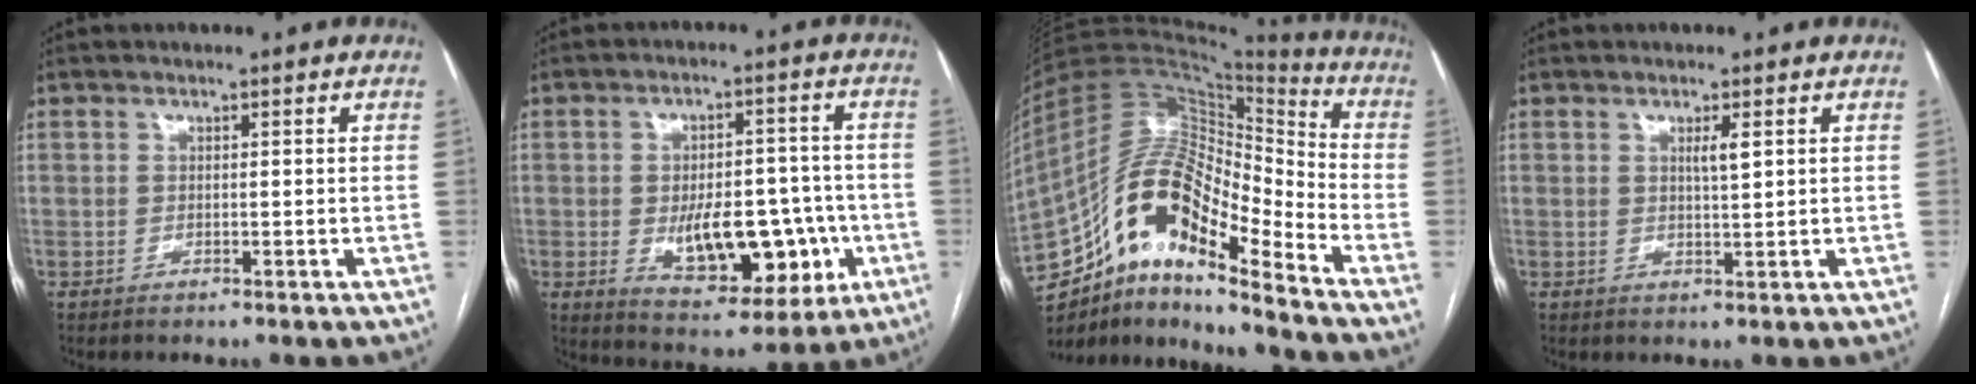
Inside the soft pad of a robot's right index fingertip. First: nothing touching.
{"total": 14.4, "force": [-3.0, 7.2, 12.1], "torque": [-0.174, 0.011, -0.027]}
{"total": 19.2, "force": [-11.7, 5.2, 14.3], "torque": [-0.265, 0.040, -0.200]}
{"total": 2.0, "force": [0.8, 0.0, 1.8], "torque": [-0.034, -0.003, 0.014]}